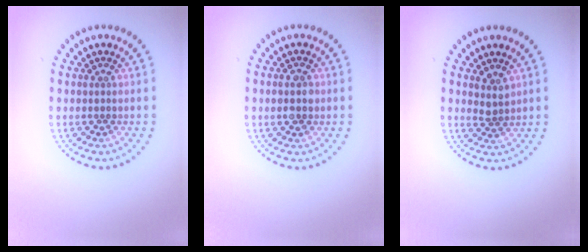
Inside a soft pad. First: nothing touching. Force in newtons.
{"total": 2.4, "press": 2.4, "slide": 0.0}
{"total": 1.5, "press": 1.2, "slide": 1.0}